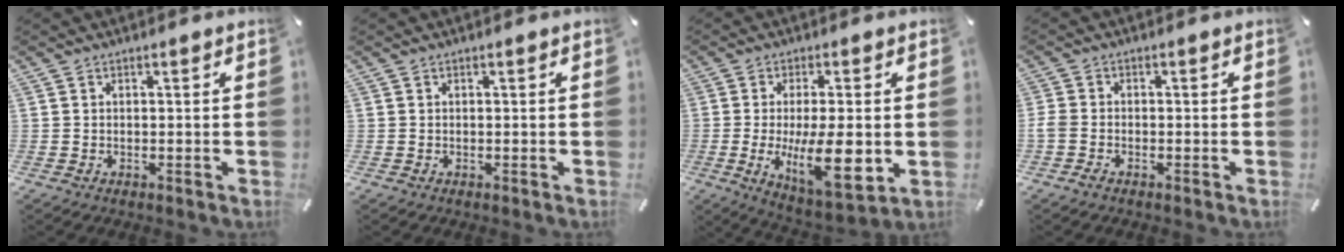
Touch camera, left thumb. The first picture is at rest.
{"total": 0.0}
{"total": 15.8, "force": [-1.7, 5.9, 14.5], "torque": [-0.254, -0.020, -0.020]}
{"total": 1.9, "force": [-1.1, 1.1, 1.1], "torque": [-0.020, 0.004, -0.021]}